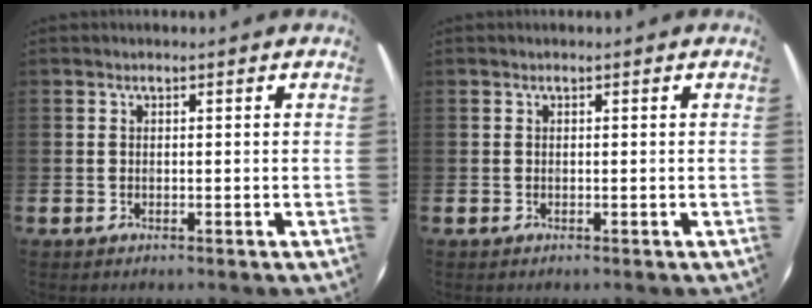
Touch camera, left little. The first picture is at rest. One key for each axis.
{"total": 0.0}